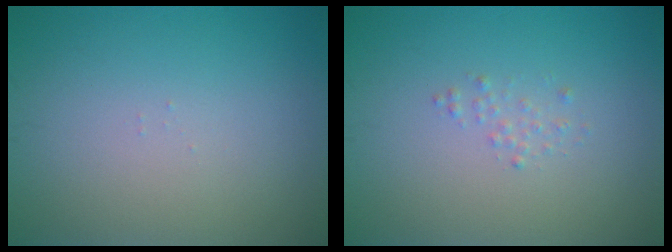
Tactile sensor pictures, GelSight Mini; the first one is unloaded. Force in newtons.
{"total": 0.8, "press": 0.8, "slide": 0.0}